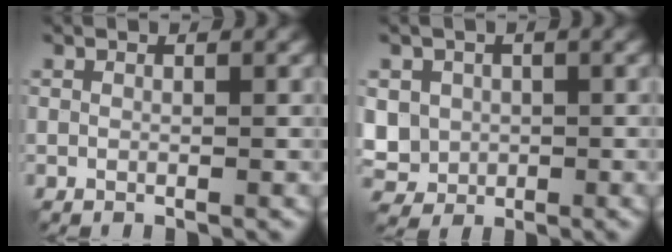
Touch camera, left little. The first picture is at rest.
{"total": 4.7, "force": [0.7, 4.3, 1.9], "torque": [-0.052, 0.007, 0.009]}